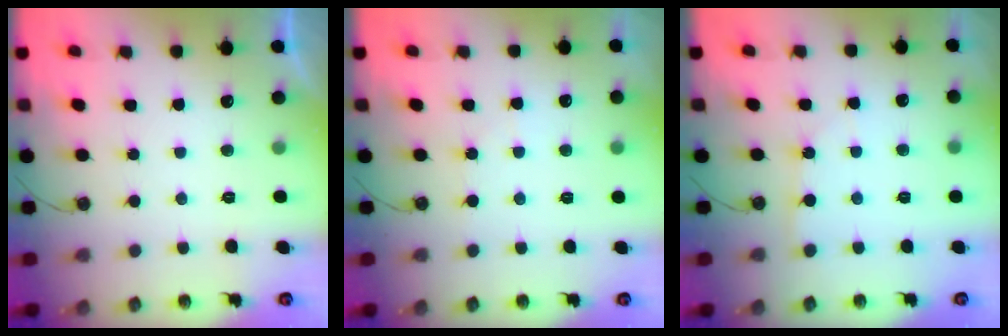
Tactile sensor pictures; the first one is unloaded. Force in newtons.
{"total": 3.0, "press": 2.9, "slide": 0.5}
{"total": 3.6, "press": 3.6, "slide": 0.4}